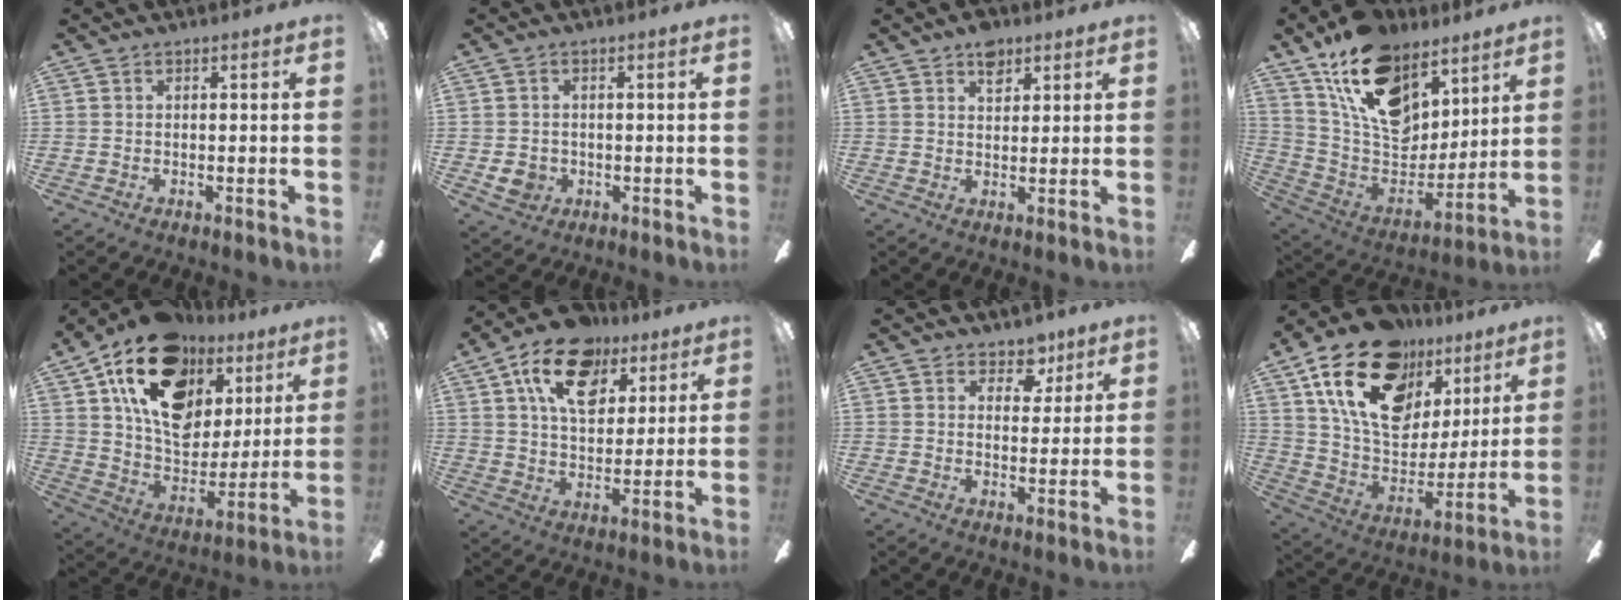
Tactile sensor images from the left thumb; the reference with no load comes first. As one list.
[{"total": 4.1, "force": [-0.4, 3.9, 1.4], "torque": [-0.035, 0.002, -0.007]}, {"total": 5.8, "force": [3.7, 3.5, 2.7], "torque": [-0.022, -0.013, 0.062]}, {"total": 20.5, "force": [12.1, 12.4, 11.0], "torque": [-0.194, -0.061, 0.226]}, {"total": 21.0, "force": [11.7, 13.4, 11.2], "torque": [-0.204, -0.057, 0.213]}, {"total": 16.9, "force": [9.0, 10.1, 10.2], "torque": [-0.163, -0.024, 0.159]}, {"total": 5.8, "force": [3.8, 3.7, 2.3], "torque": [-0.018, -0.021, 0.064]}, {"total": 24.5, "force": [14.2, 14.5, 13.7], "torque": [-0.251, -0.071, 0.259]}]